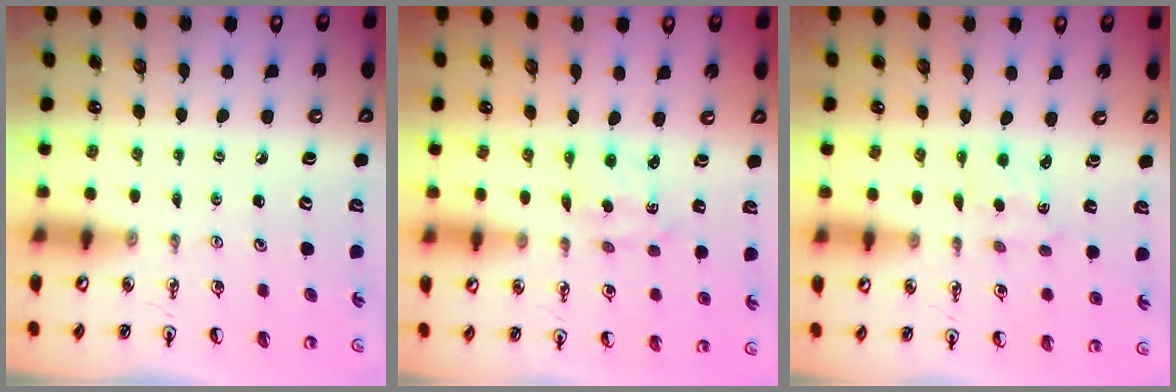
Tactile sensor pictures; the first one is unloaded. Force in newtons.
{"total": 2.1, "press": 2.1, "slide": 0.4}
{"total": 1.8, "press": 1.6, "slide": 0.7}